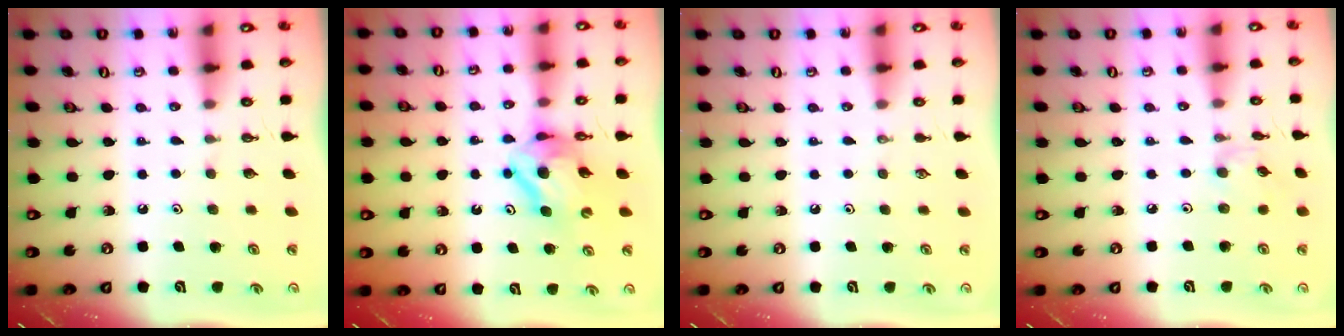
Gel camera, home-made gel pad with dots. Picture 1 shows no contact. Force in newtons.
{"total": 9.1, "press": 9.1, "slide": 0.9}
{"total": 0.0}
{"total": 1.5, "press": 1.4, "slide": 0.4}